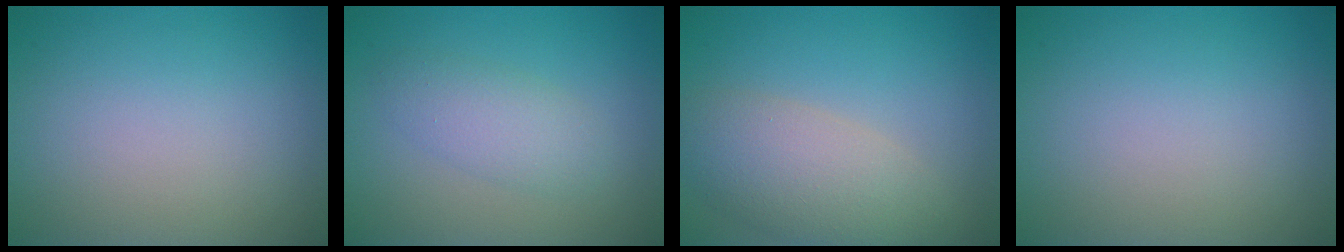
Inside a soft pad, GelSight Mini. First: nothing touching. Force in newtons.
{"total": 2.8, "press": 2.8, "slide": 0.1}
{"total": 5.5, "press": 5.5, "slide": 0.4}
{"total": 0.0}